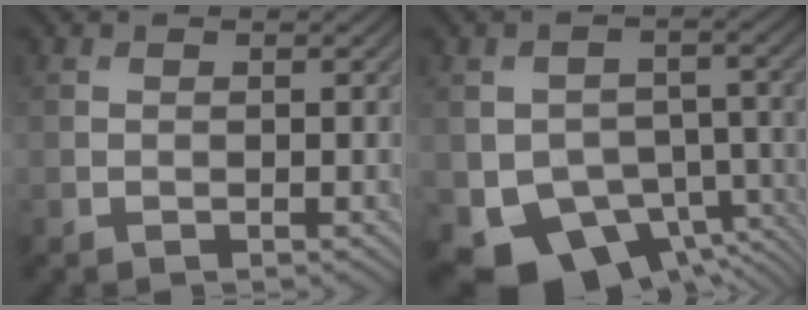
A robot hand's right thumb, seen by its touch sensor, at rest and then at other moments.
{"total": 9.9, "force": [-5.2, 6.7, 5.2], "torque": [-0.094, -0.033, -0.086]}